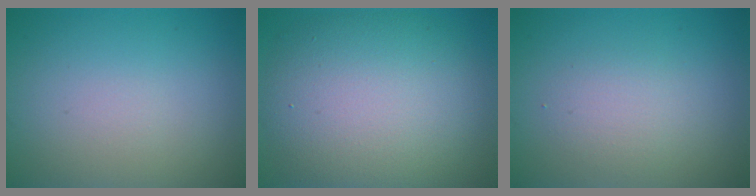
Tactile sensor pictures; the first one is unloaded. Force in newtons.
{"total": 10.8, "press": 10.8, "slide": 0.4}
{"total": 2.0, "press": 2.0, "slide": 0.2}